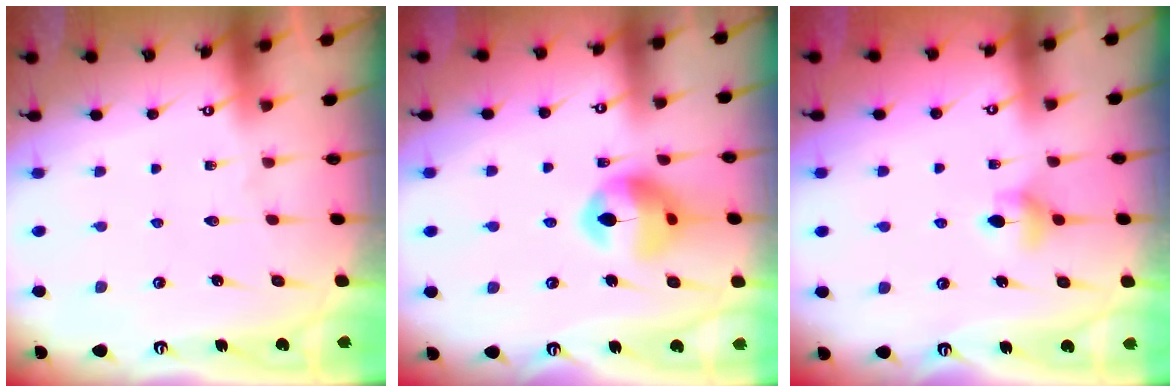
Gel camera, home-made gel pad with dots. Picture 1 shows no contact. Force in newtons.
{"total": 13.7, "press": 13.6, "slide": 1.6}
{"total": 5.3, "press": 5.2, "slide": 0.8}